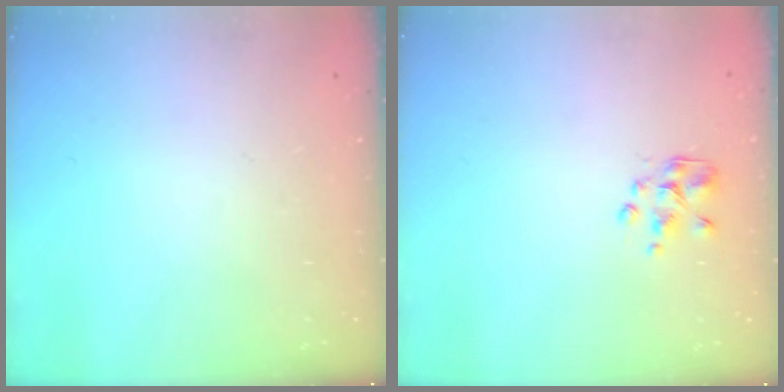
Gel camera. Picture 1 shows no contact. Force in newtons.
{"total": 2.3, "press": 2.2, "slide": 0.7}